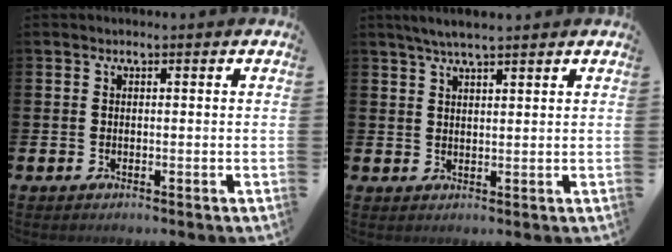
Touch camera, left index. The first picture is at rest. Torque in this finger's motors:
{"motor_torque": [0.39, -0.47, 0.12, 0.14]}